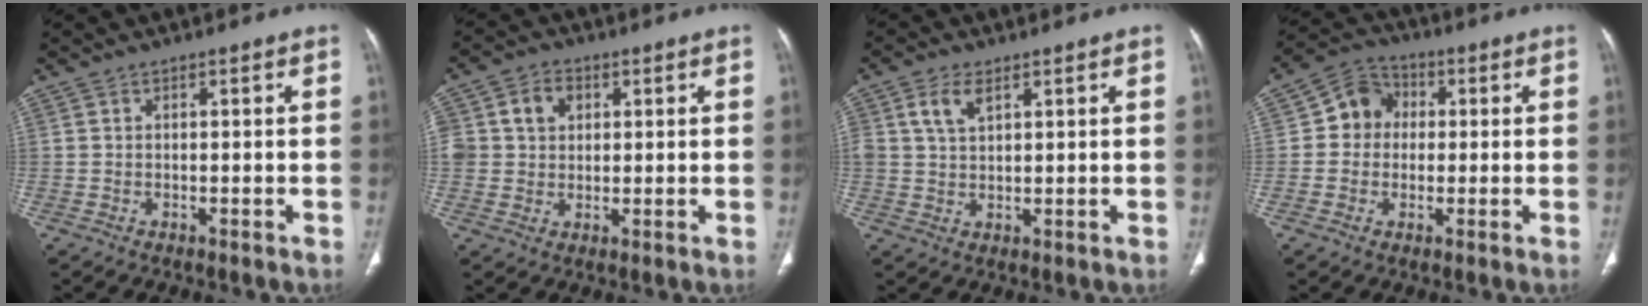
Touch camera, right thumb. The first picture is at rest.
{"total": 8.6, "force": [1.7, 7.9, 3.0], "torque": [-0.033, 0.014, 0.032]}
{"total": 4.5, "force": [2.1, 2.3, 3.1], "torque": [-0.060, -0.003, 0.045]}
{"total": 7.8, "force": [0.6, 6.9, 3.5], "torque": [-0.030, 0.017, -0.005]}